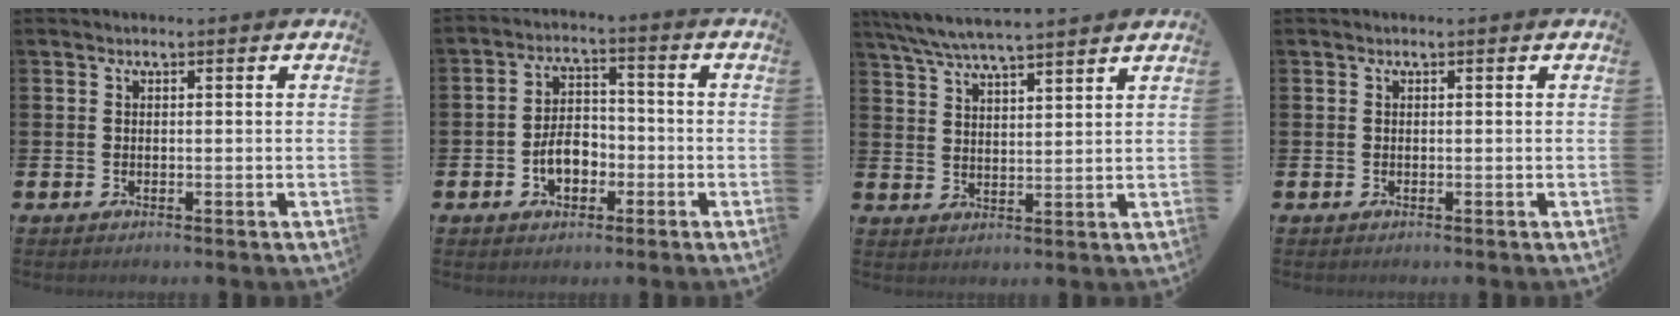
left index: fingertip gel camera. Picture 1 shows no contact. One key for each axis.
{"total": 5.2, "fx": -1.8, "fy": 3.4, "fz": 3.4, "tx": -0.050, "ty": 0.006, "tz": -0.038}
{"total": 6.1, "fx": 5.9, "fy": 0.1, "fz": 1.9, "tx": -0.061, "ty": -0.023, "tz": 0.107}
{"total": 0.0}